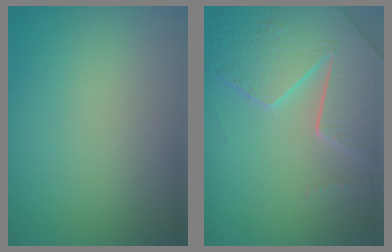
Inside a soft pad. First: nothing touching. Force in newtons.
{"total": 7.8, "press": 5.8, "slide": 5.3}